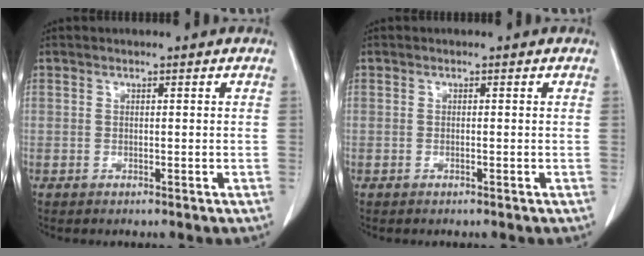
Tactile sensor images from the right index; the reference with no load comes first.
{"total": 0.0}